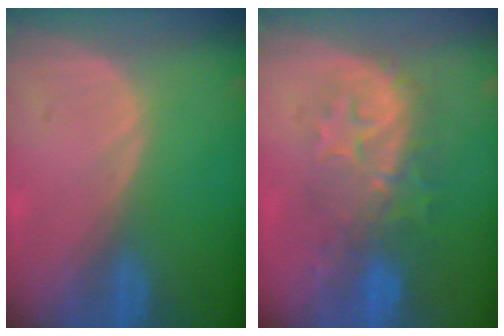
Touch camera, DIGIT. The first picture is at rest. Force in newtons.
{"total": 8.5, "press": 8.4, "slide": 1.3}